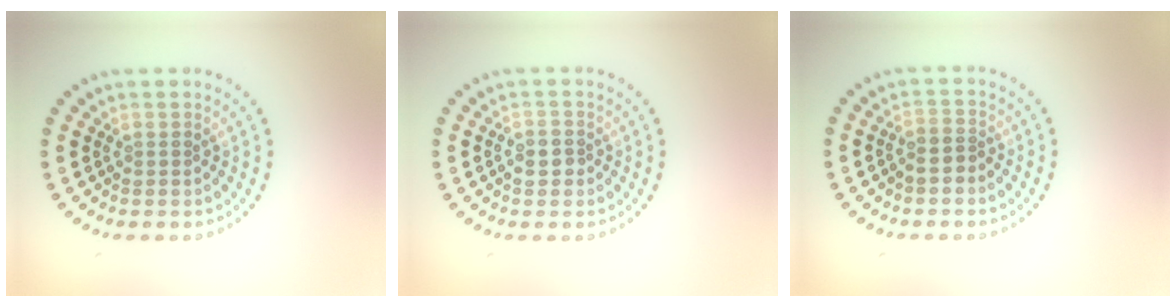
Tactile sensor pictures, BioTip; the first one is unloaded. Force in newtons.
{"total": 1.6, "press": 1.6, "slide": 0.3}
{"total": 1.6, "press": 1.5, "slide": 0.7}